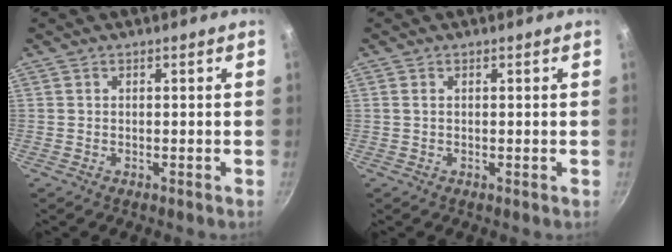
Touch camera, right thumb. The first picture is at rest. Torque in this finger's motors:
{"motor_torque": [0.07, -0.58, 0.18, 0.18, 0.05]}